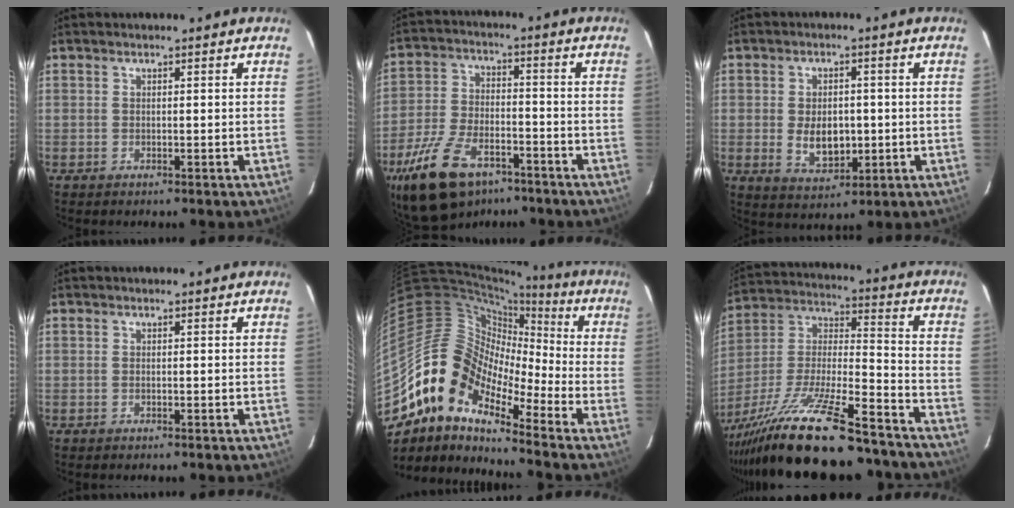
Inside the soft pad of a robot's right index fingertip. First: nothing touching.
{"total": 17.7, "force": [-11.6, 9.0, 9.9], "torque": [-0.218, -0.019, -0.198]}
{"total": 7.6, "force": [-0.8, 4.9, 5.7], "torque": [-0.109, -0.008, -0.002]}
{"total": 0.0}
{"total": 14.0, "force": [-9.0, 6.7, 8.4], "torque": [-0.130, 0.002, -0.189]}
{"total": 28.9, "force": [-22.8, 5.5, 16.9], "torque": [-0.314, -0.044, -0.360]}